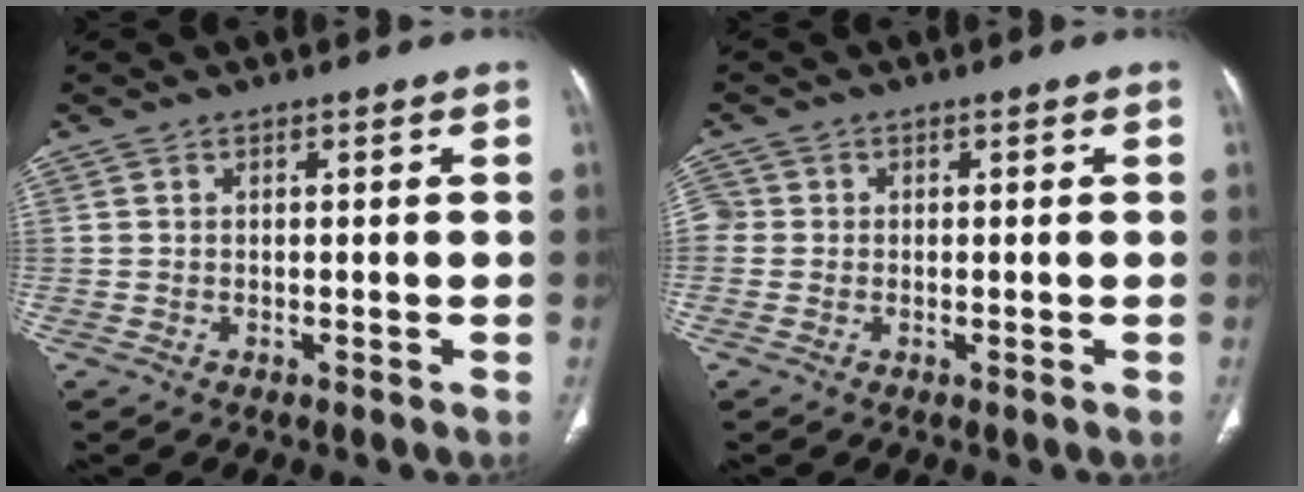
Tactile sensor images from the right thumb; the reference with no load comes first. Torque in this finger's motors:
{"motor_torque": [2.31, 2.40, 1.20, -0.29, 0.19]}